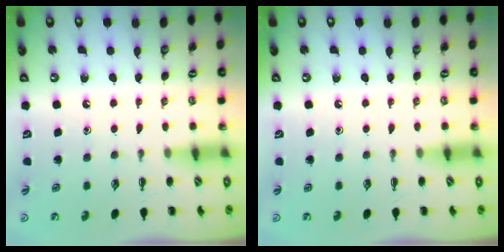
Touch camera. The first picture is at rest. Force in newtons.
{"total": 0.0}